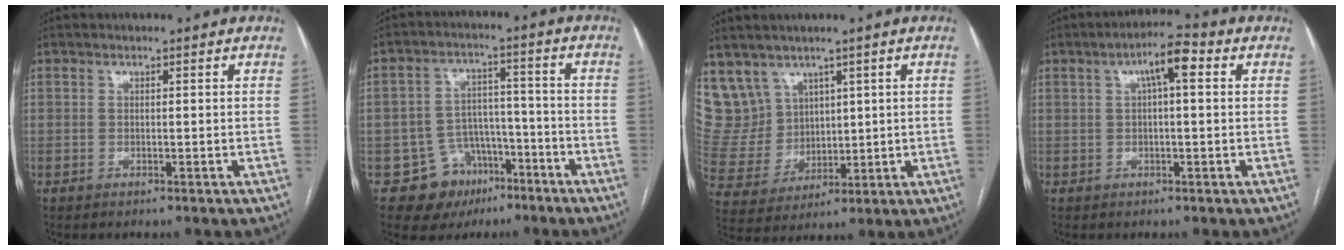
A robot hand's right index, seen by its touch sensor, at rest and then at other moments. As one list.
[{"total": 8.9, "force": [-5.0, 7.2, 1.8], "torque": [-0.018, 0.030, -0.067]}, {"total": 10.3, "force": [6.7, 7.7, 1.2], "torque": [-0.042, 0.041, 0.156]}, {"total": 5.6, "force": [1.6, 1.1, 5.2], "torque": [-0.091, 0.021, 0.023]}]